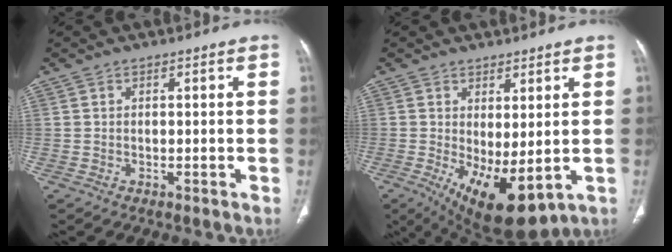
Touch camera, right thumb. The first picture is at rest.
{"total": 11.2, "force": [-1.4, 4.7, 10.1], "torque": [-0.159, -0.021, 0.002]}